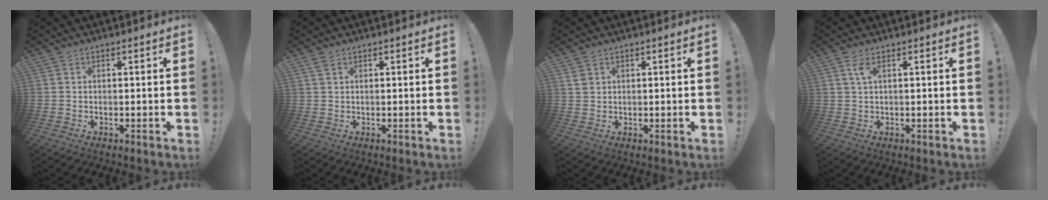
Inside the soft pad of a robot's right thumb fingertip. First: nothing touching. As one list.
[{"total": 1.6, "force": [1.1, 0.7, 1.0], "torque": [-0.012, -0.002, 0.019]}, {"total": 2.3, "force": [1.3, 1.6, 1.0], "torque": [-0.013, -0.003, 0.025]}, {"total": 2.9, "force": [1.1, 0.8, 2.6], "torque": [-0.047, -0.001, 0.017]}]